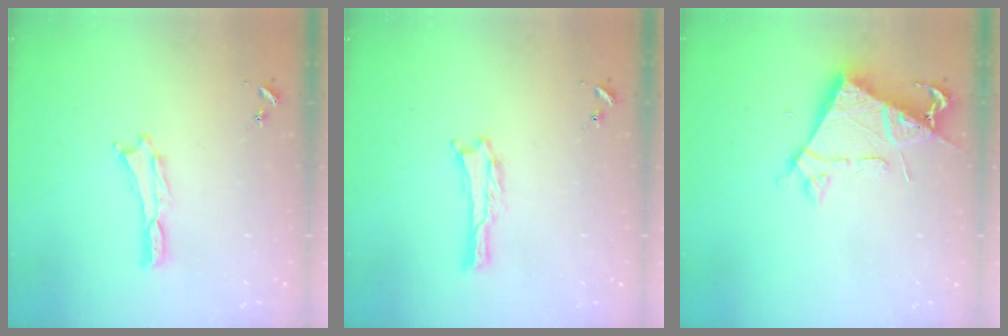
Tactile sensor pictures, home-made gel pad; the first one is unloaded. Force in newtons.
{"total": 0.0}
{"total": 7.1, "press": 7.1, "slide": 0.8}